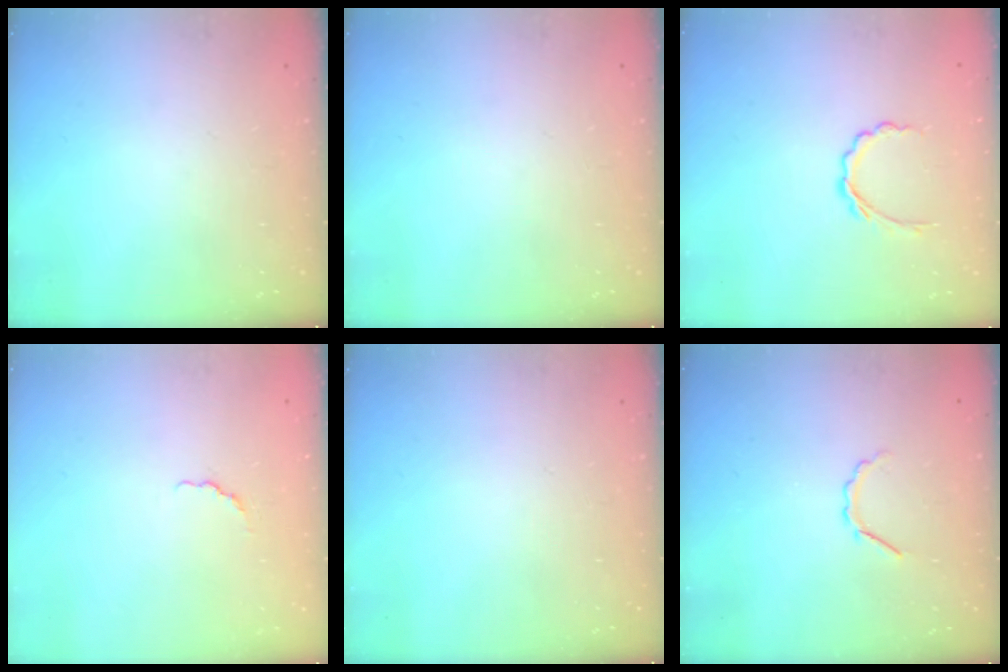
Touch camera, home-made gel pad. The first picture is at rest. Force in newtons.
{"total": 0.0}
{"total": 4.4, "press": 4.2, "slide": 1.3}
{"total": 1.5, "press": 1.3, "slide": 0.7}
{"total": 0.0}
{"total": 2.9, "press": 2.7, "slide": 1.0}